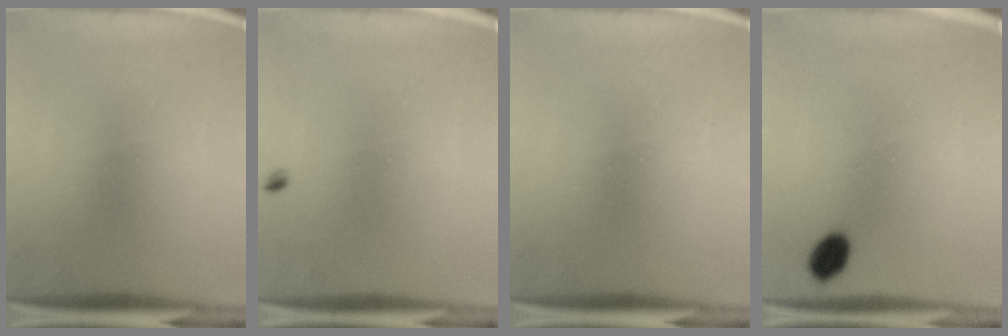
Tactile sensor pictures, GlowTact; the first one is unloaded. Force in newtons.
{"total": 0.6}
{"total": 0.0}
{"total": 5.2}